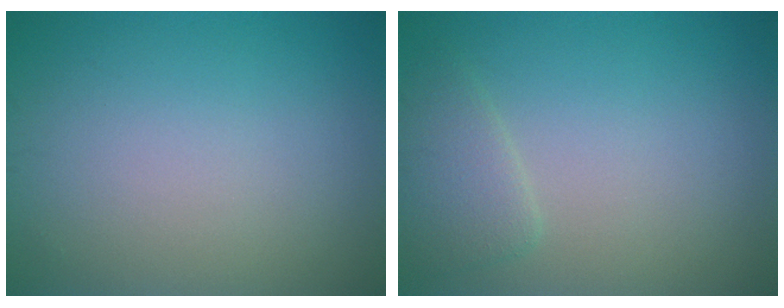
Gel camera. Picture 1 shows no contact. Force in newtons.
{"total": 2.2, "press": 2.1, "slide": 0.3}